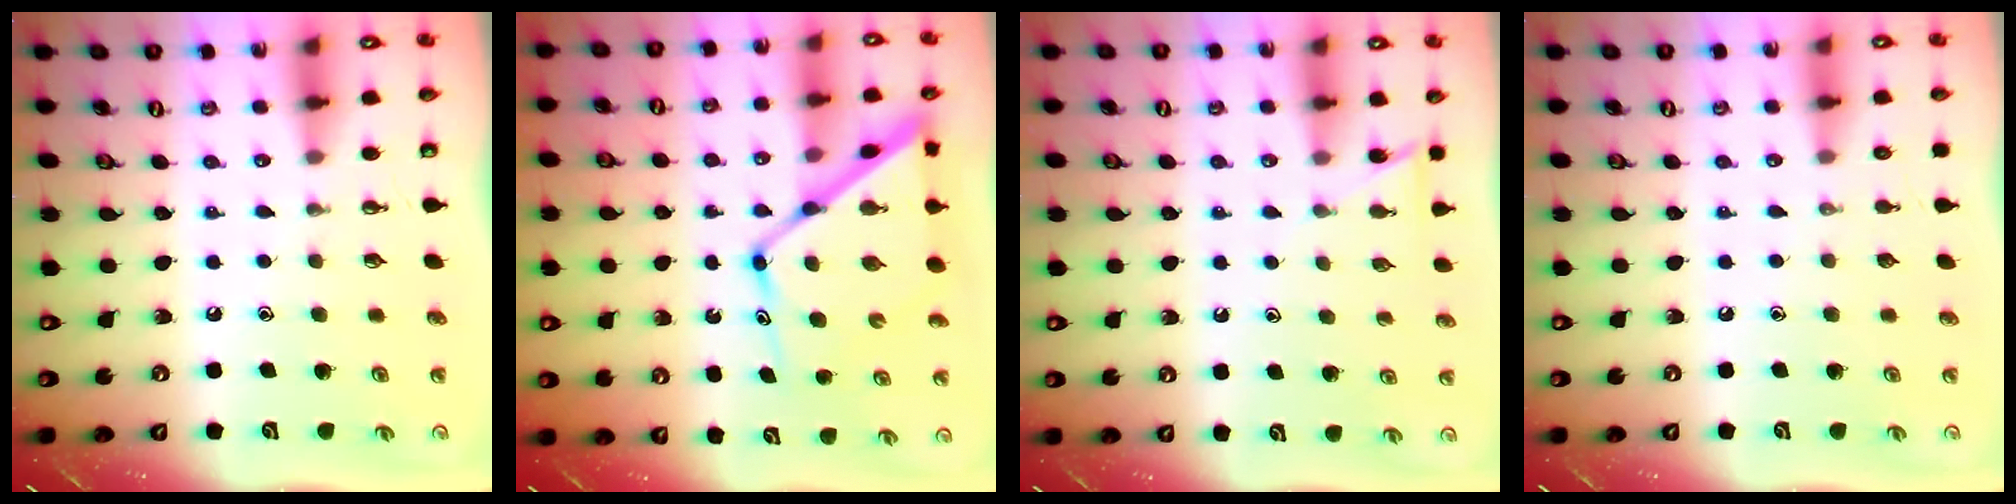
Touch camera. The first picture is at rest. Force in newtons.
{"total": 16.5, "press": 16.4, "slide": 1.4}
{"total": 5.1, "press": 5.1, "slide": 0.5}
{"total": 0.0}